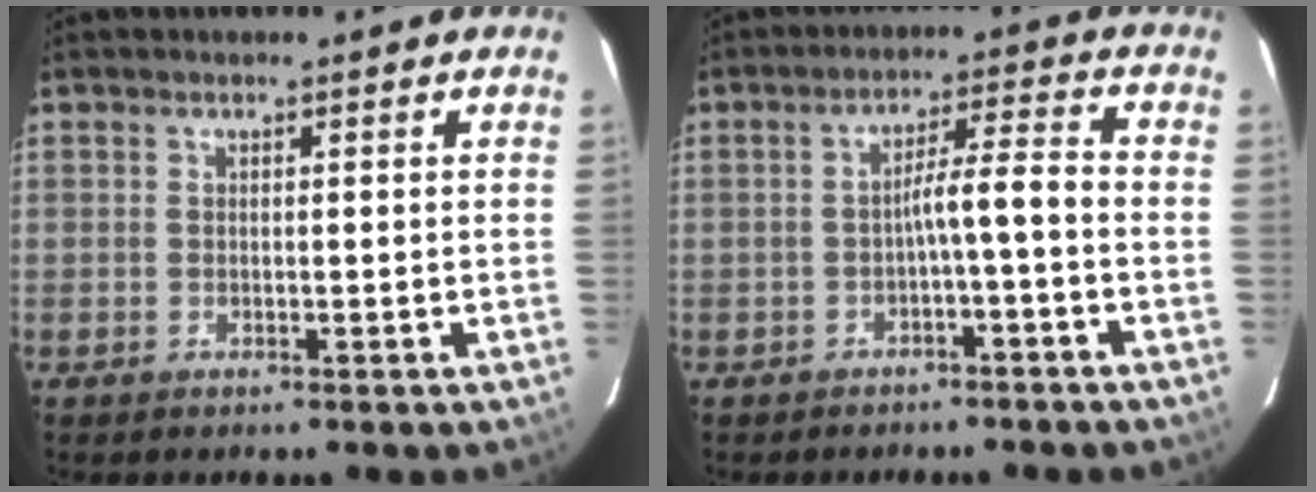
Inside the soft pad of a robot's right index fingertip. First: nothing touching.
{"total": 4.9, "force": [-1.7, -0.1, 4.6], "torque": [-0.070, 0.021, -0.023]}